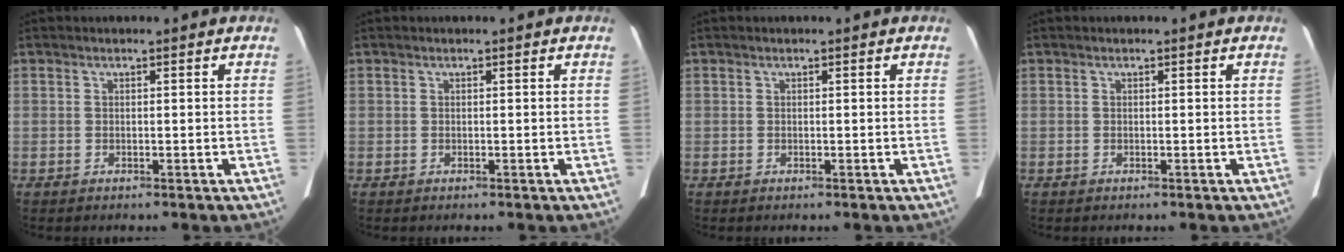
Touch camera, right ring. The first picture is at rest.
{"total": 0.0}
{"total": 0.0}
{"total": 0.0}